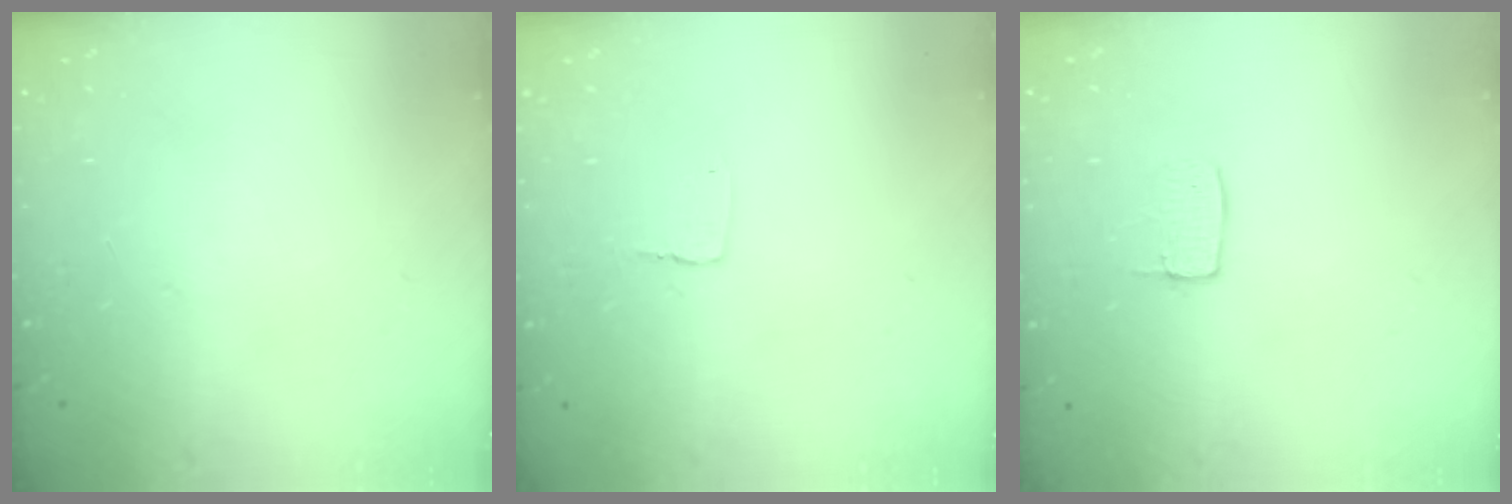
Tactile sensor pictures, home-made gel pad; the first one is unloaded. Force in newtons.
{"total": 2.7, "press": 2.7, "slide": 0.2}
{"total": 4.8, "press": 4.8, "slide": 0.3}